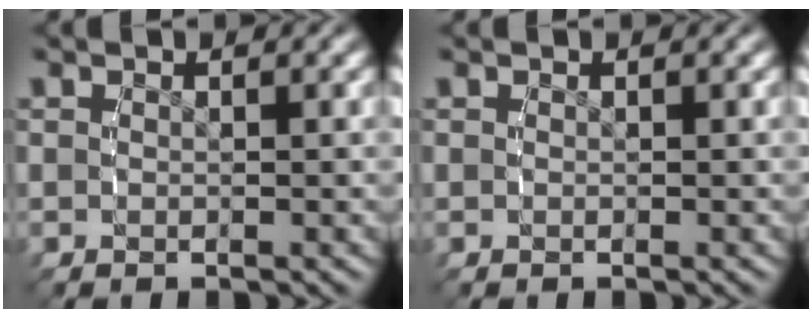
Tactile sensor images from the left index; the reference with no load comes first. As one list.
[{"total": 0.0}]